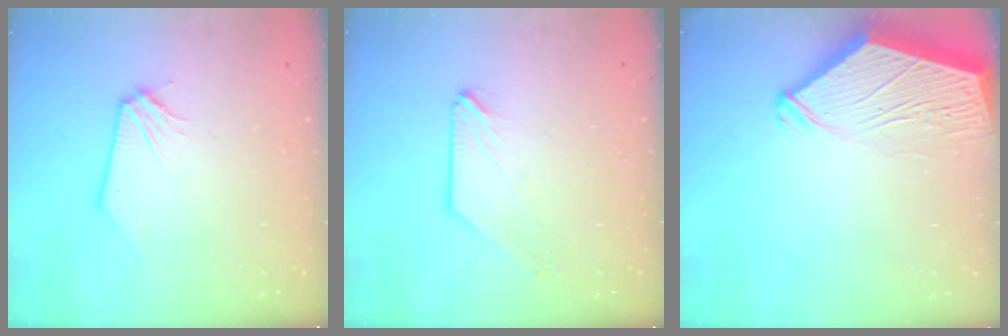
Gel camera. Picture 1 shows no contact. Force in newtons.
{"total": 0.0}
{"total": 6.4, "press": 6.3, "slide": 0.8}